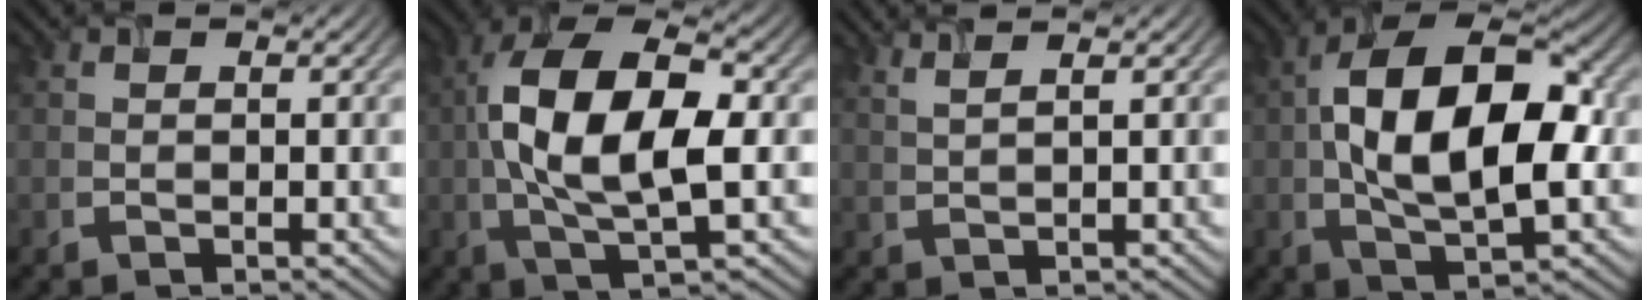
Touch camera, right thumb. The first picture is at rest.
{"total": 14.2, "force": [0.2, 6.4, 12.7], "torque": [-0.251, 0.009, 0.003]}
{"total": 3.1, "force": [2.2, 0.8, 2.1], "torque": [-0.027, 0.008, 0.027]}
{"total": 15.5, "force": [0.7, 7.7, 13.4], "torque": [-0.237, 0.017, 0.006]}